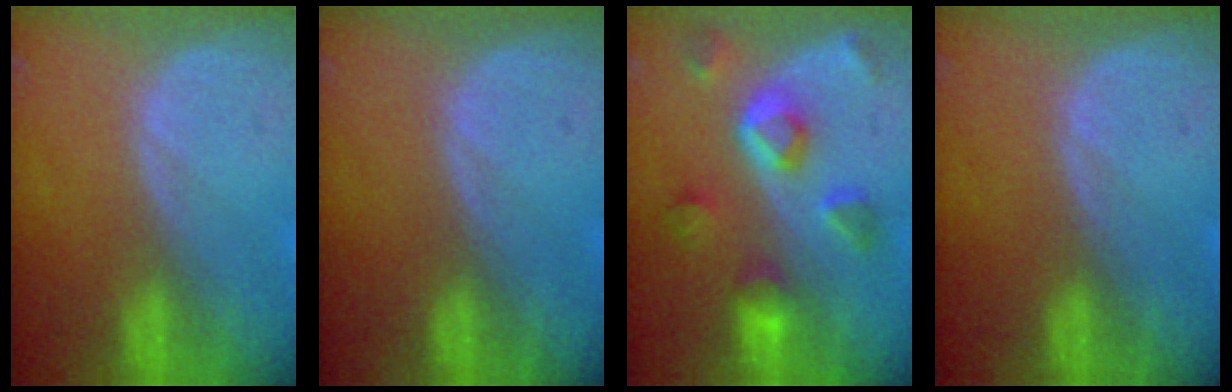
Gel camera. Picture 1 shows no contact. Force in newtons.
{"total": 0.0}
{"total": 7.8, "press": 7.0, "slide": 3.5}
{"total": 0.0}